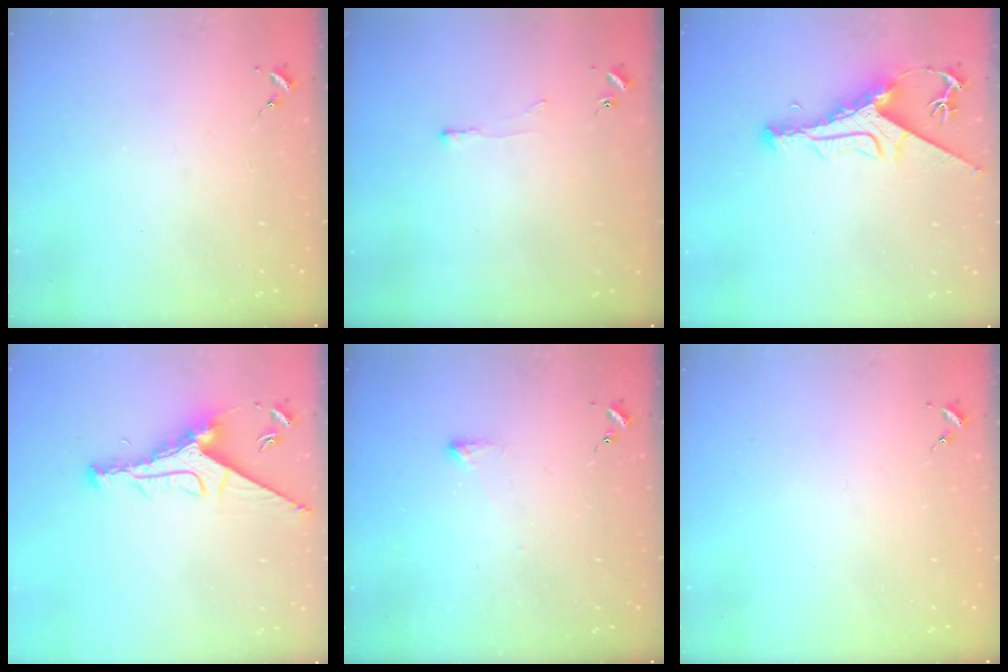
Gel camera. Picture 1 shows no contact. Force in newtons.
{"total": 3.3, "press": 3.3, "slide": 0.3}
{"total": 10.0, "press": 9.9, "slide": 1.3}
{"total": 11.3, "press": 11.3, "slide": 1.3}
{"total": 2.7, "press": 2.6, "slide": 0.5}
{"total": 0.0}